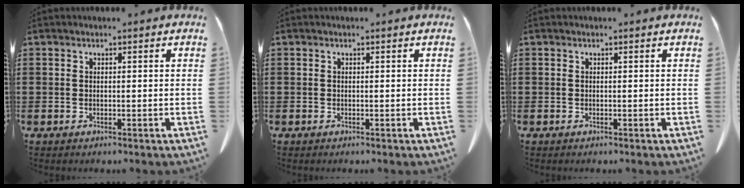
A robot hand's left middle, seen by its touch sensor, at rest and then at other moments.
{"total": 0.0}
{"total": 0.0}